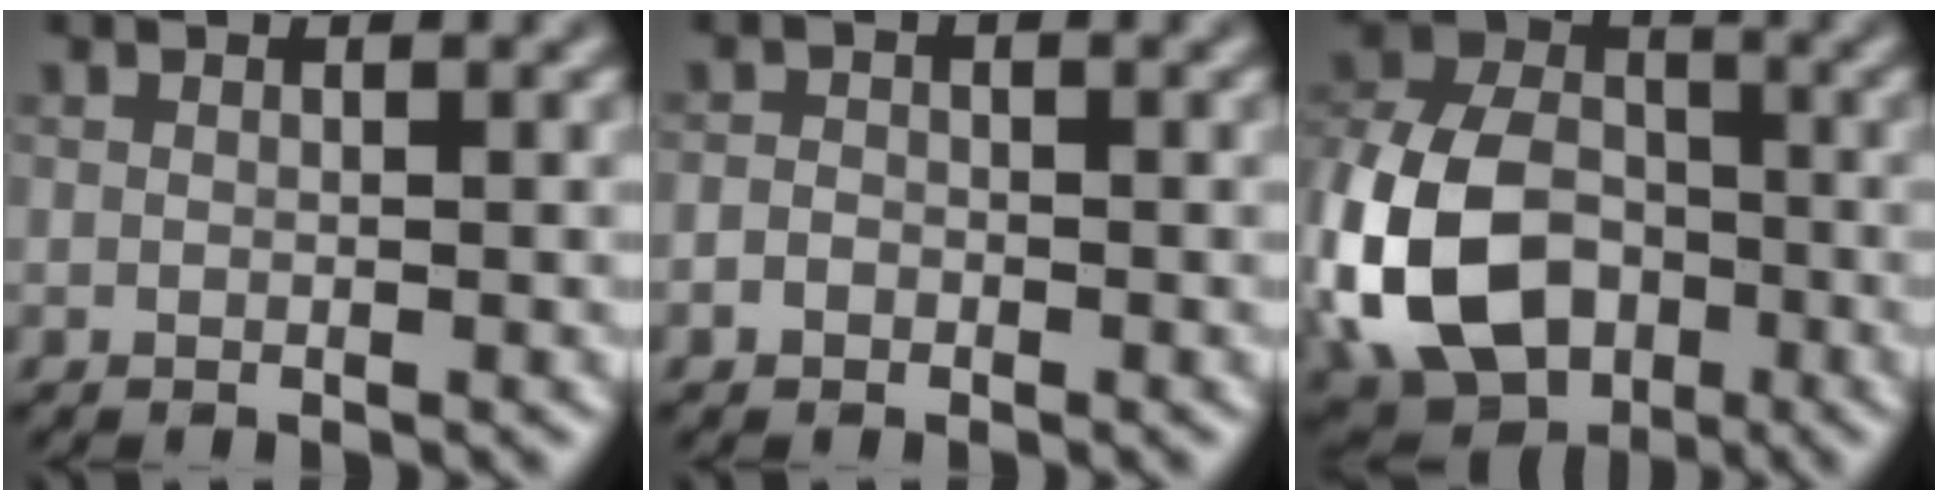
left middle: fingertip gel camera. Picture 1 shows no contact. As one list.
[{"total": 1.2, "force": [-0.6, 1.0, 0.4], "torque": [0.002, 0.001, -0.017]}, {"total": 15.2, "force": [-4.4, 11.0, 9.5], "torque": [-0.222, -0.014, -0.086]}]